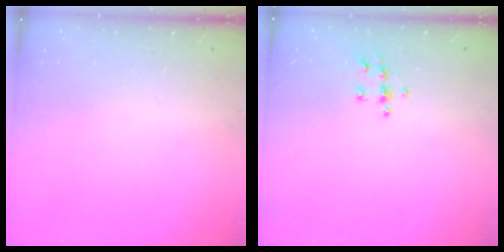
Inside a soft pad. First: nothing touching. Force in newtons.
{"total": 6.4, "press": 6.4, "slide": 0.3}